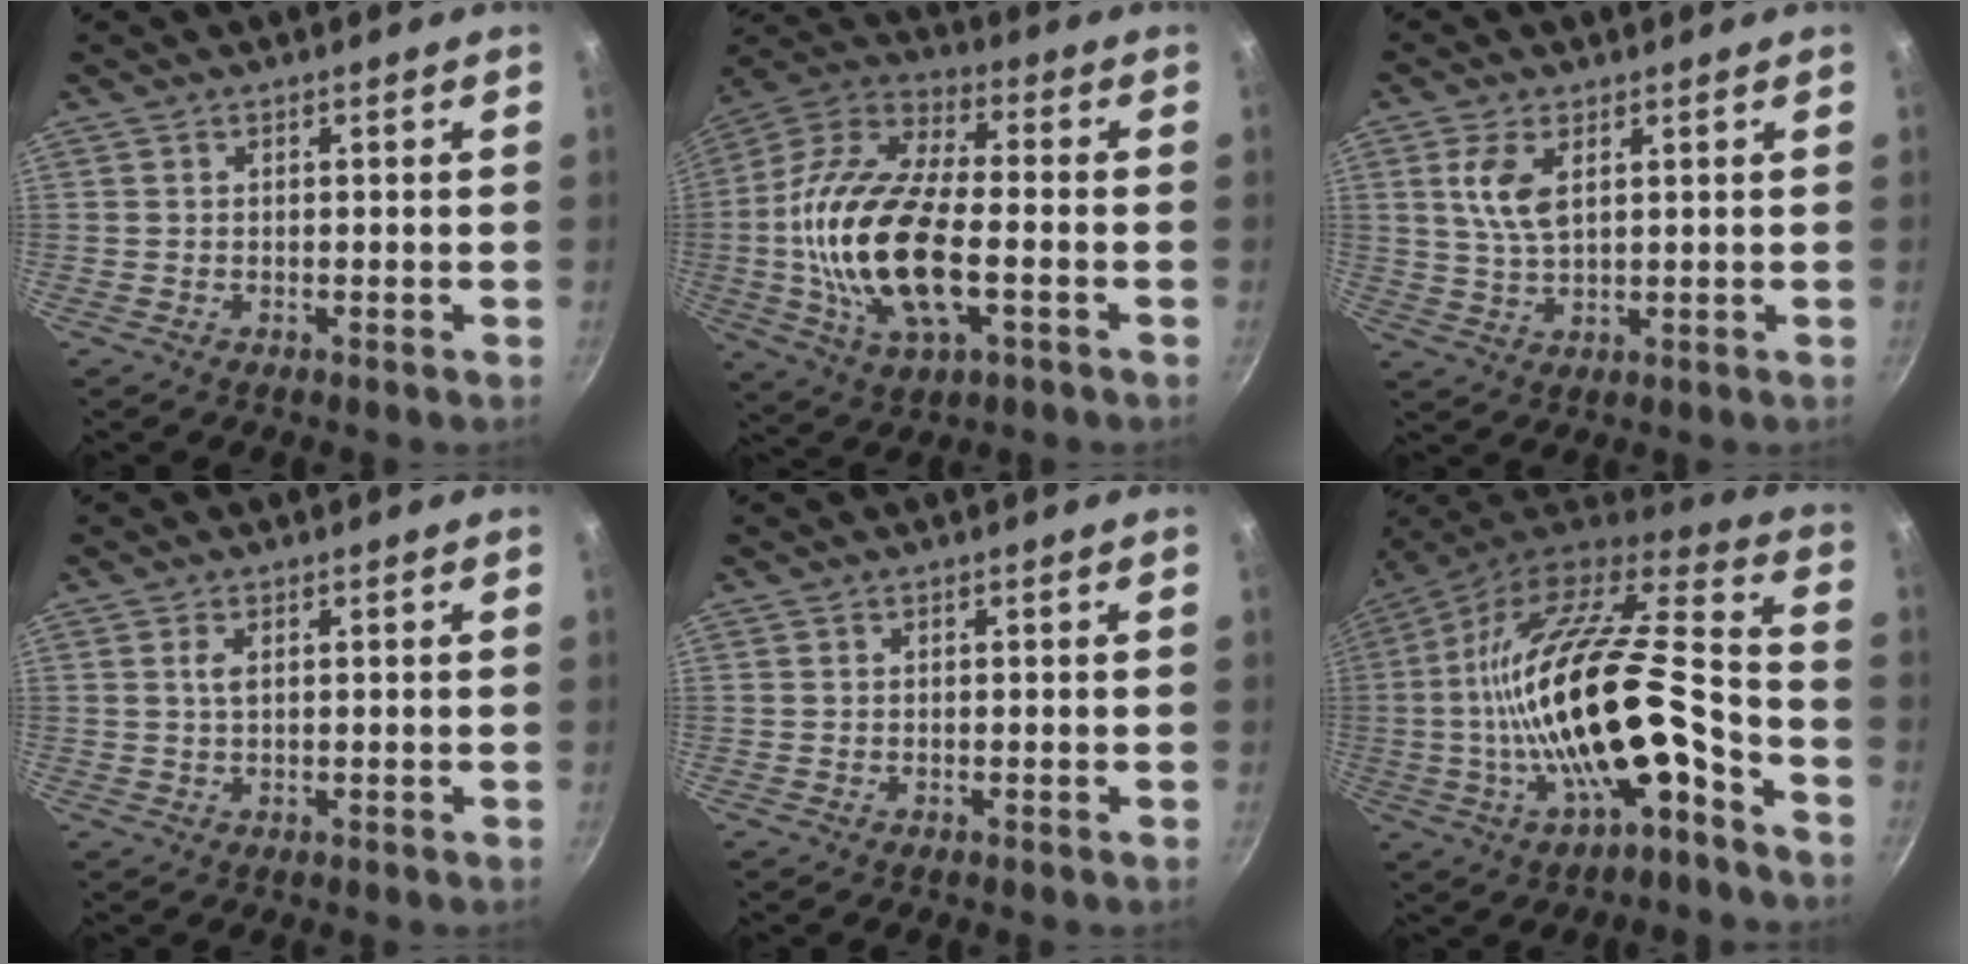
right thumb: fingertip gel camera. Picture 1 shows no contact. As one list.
[{"total": 22.0, "force": [-3.3, 10.1, 19.3], "torque": [-0.375, 0.022, -0.076]}, {"total": 6.4, "force": [2.2, 3.1, 5.2], "torque": [-0.101, -0.010, 0.045]}, {"total": 1.7, "force": [0.6, 0.8, 1.4], "torque": [-0.028, -0.001, 0.011]}, {"total": 0.0}, {"total": 24.9, "force": [-7.8, 8.8, 21.9], "torque": [-0.362, 0.042, -0.136]}]